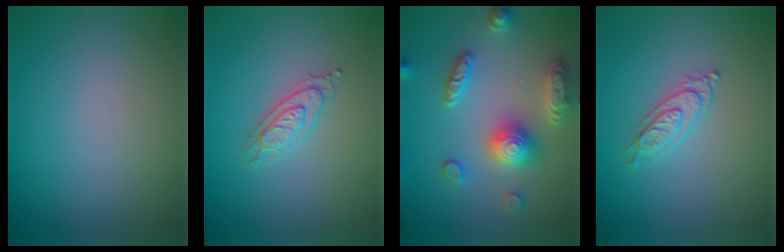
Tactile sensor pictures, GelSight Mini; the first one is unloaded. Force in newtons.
{"total": 2.2, "press": 2.1, "slide": 0.5}
{"total": 5.4, "press": 5.3, "slide": 1.0}
{"total": 2.5, "press": 2.1, "slide": 1.4}